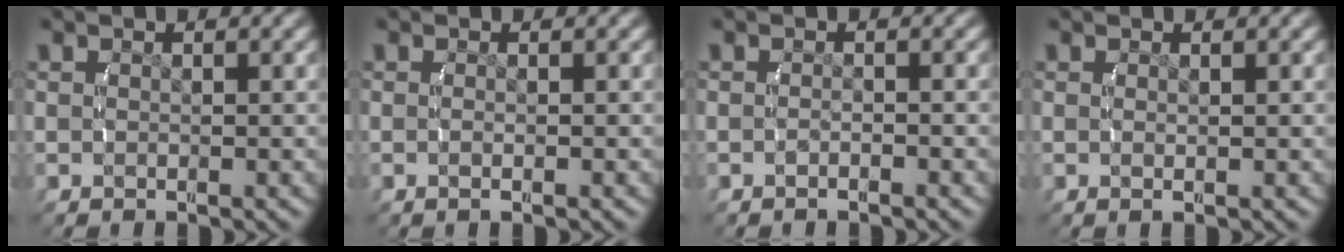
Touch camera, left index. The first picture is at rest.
{"total": 0.9, "force": [-0.5, -0.2, 0.6], "torque": [-0.018, -0.005, -0.007]}
{"total": 1.0, "force": [-0.9, -0.2, 0.3], "torque": [-0.008, -0.002, -0.016]}
{"total": 0.6, "force": [0.0, -0.3, 0.5], "torque": [-0.014, -0.007, 0.003]}